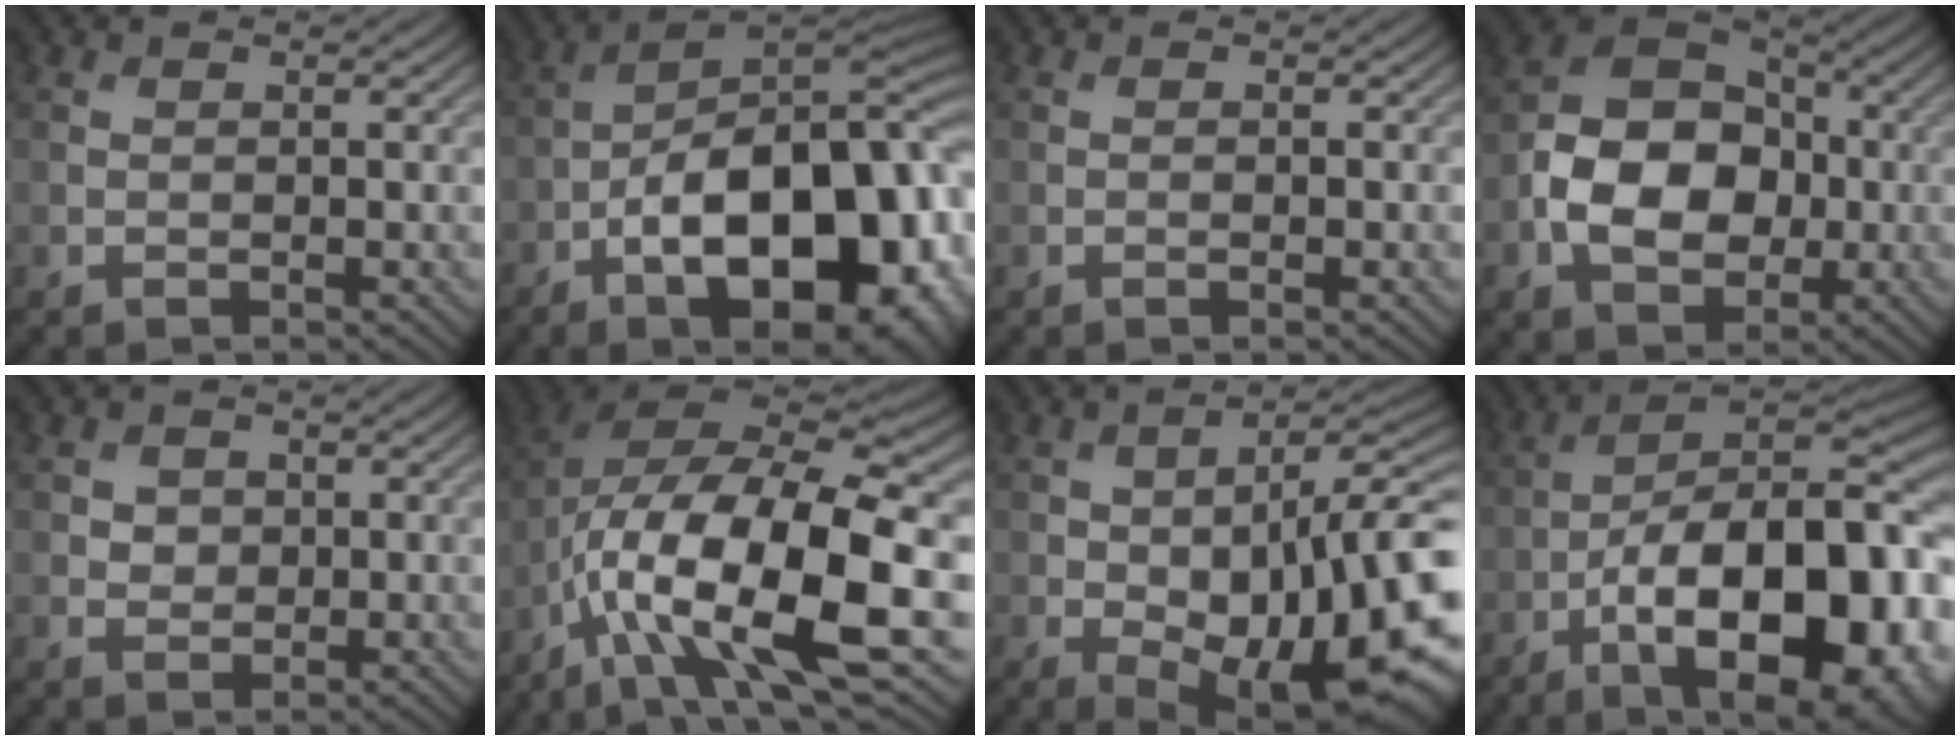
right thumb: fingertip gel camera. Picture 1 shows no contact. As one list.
[{"total": 19.8, "force": [-7.2, 9.2, 16.0], "torque": [-0.223, -0.006, -0.115]}, {"total": 0.9, "force": [-0.3, 0.2, 0.8], "torque": [-0.012, 0.000, -0.004]}, {"total": 11.1, "force": [-1.8, 8.0, 7.4], "torque": [-0.146, -0.002, -0.043]}, {"total": 2.0, "force": [0.2, 1.8, 0.7], "torque": [-0.016, -0.004, 0.001]}, {"total": 16.8, "force": [-5.7, 6.1, 14.6], "torque": [-0.261, -0.002, -0.099]}, {"total": 18.2, "force": [-4.6, 9.5, 14.8], "torque": [-0.206, -0.043, -0.049]}, {"total": 21.6, "force": [-8.8, 9.8, 17.2], "torque": [-0.247, -0.001, -0.134]}]